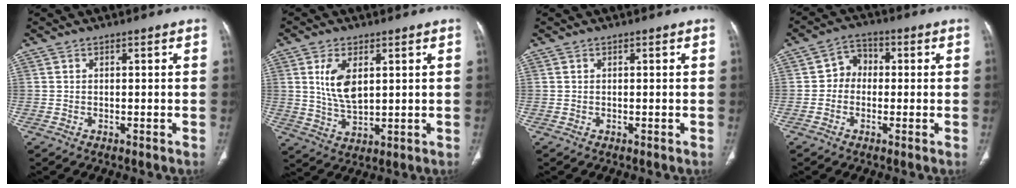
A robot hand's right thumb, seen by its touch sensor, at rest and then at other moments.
{"total": 7.9, "force": [2.3, 4.2, 6.3], "torque": [-0.116, -0.014, 0.054]}
{"total": 0.0}
{"total": 4.9, "force": [-0.3, 4.2, 2.5], "torque": [-0.018, 0.019, -0.018]}